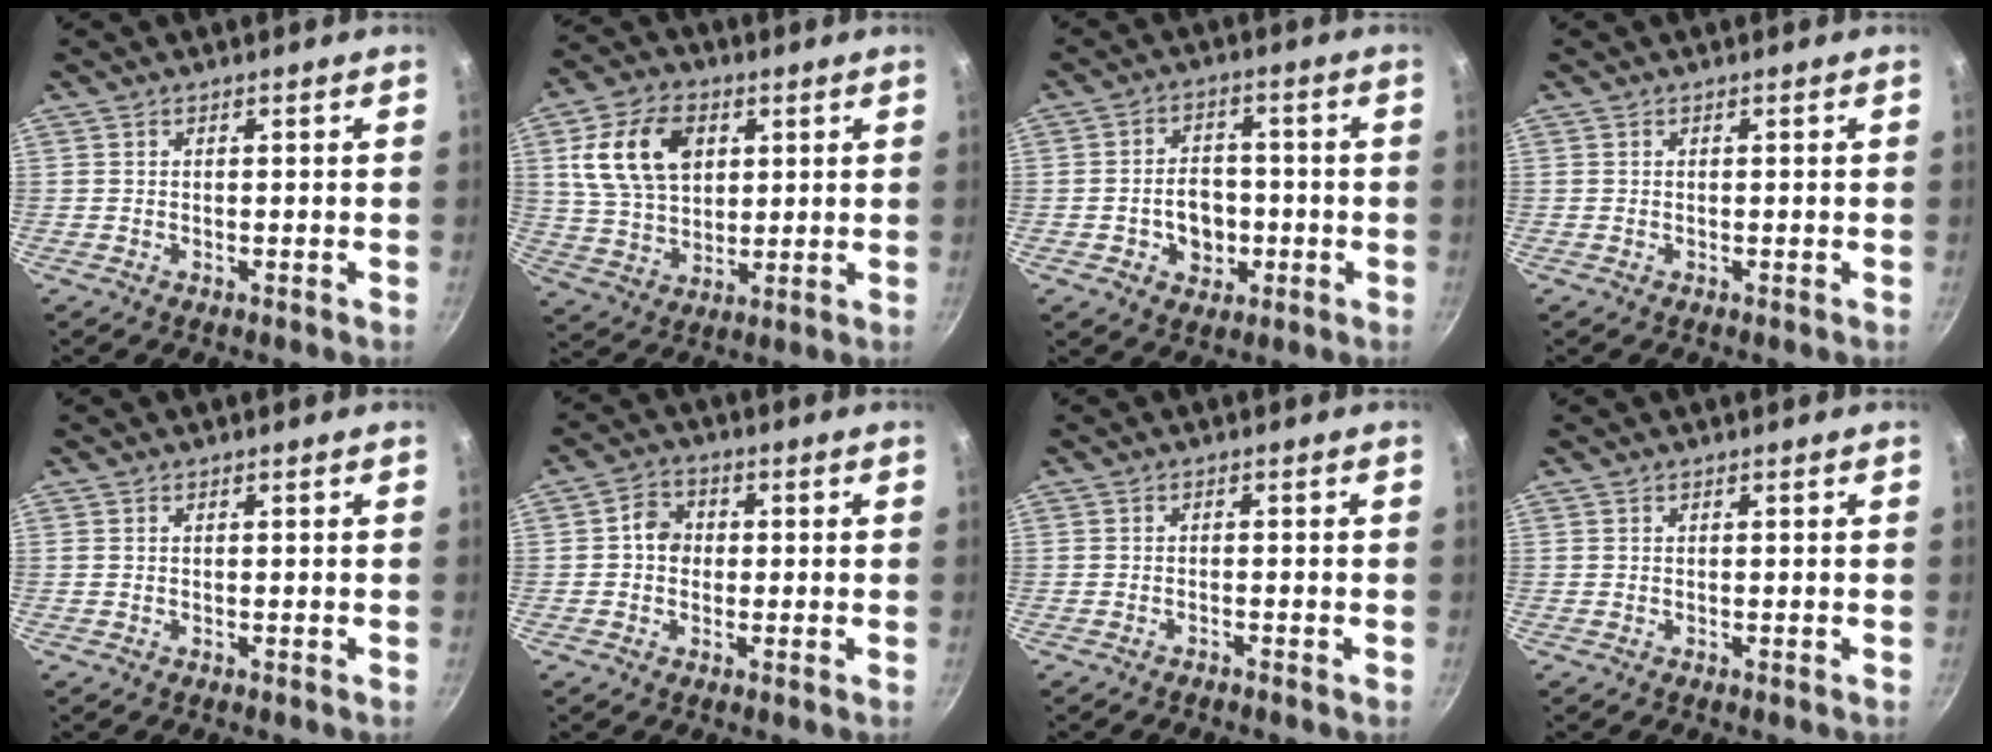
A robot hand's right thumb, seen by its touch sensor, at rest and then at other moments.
{"total": 14.8, "force": [4.4, 10.3, 9.7], "torque": [-0.156, -0.003, 0.082]}
{"total": 8.2, "force": [-1.7, 6.4, 4.7], "torque": [-0.046, 0.015, -0.023]}
{"total": 0.0}
{"total": 0.0}
{"total": 4.7, "force": [0.0, 4.1, 2.2], "torque": [-0.012, 0.012, -0.009]}
{"total": 0.8, "force": [-0.8, 0.1, 0.2], "torque": [-0.013, 0.008, -0.013]}
{"total": 0.0}